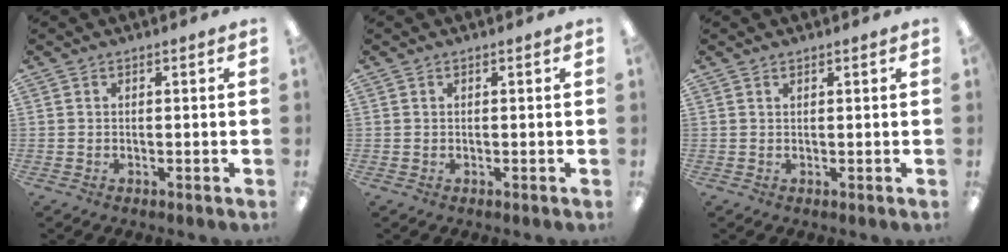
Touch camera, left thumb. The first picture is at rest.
{"total": 0.0}
{"total": 0.7, "force": [0.5, 0.2, 0.4], "torque": [-0.008, 0.001, 0.010]}